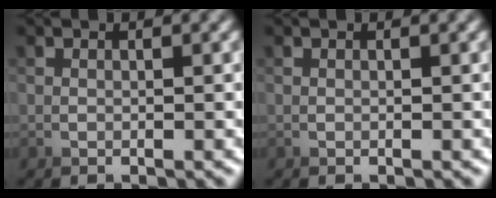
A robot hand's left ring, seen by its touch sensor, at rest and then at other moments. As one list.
[{"total": 0.0}]